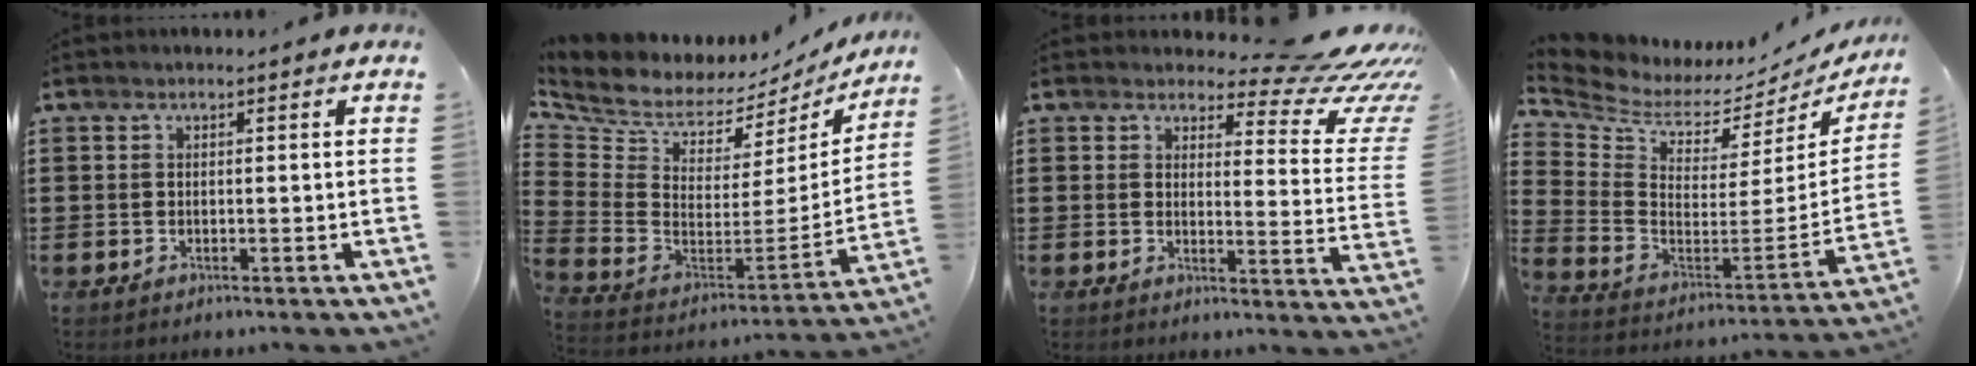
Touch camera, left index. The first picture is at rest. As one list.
[{"total": 5.6, "force": [5.1, 2.3, 0.4], "torque": [-0.050, -0.058, 0.086]}, {"total": 8.3, "force": [6.0, 2.7, 5.0], "torque": [-0.080, -0.039, 0.100]}, {"total": 3.8, "force": [3.4, 1.6, 0.7], "torque": [-0.046, -0.049, 0.052]}]